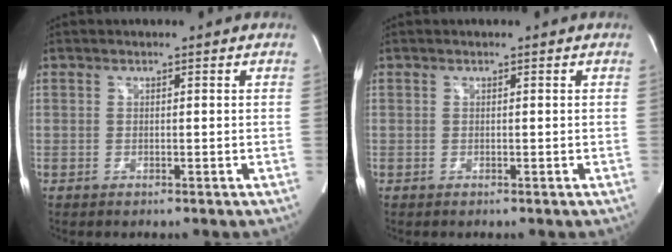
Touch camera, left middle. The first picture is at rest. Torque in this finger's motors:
{"motor_torque": [-0.02, 0.00, 0.04, 0.00]}